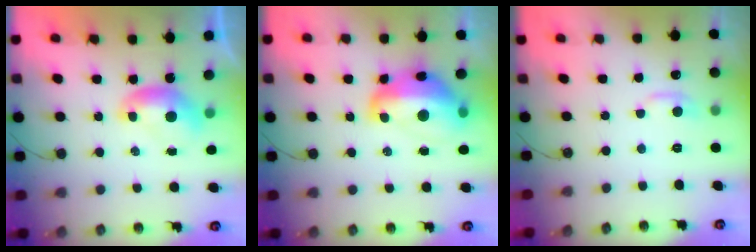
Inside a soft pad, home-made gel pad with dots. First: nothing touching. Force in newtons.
{"total": 11.5, "press": 11.4, "slide": 1.4}
{"total": 1.0, "press": 0.4, "slide": 0.9}